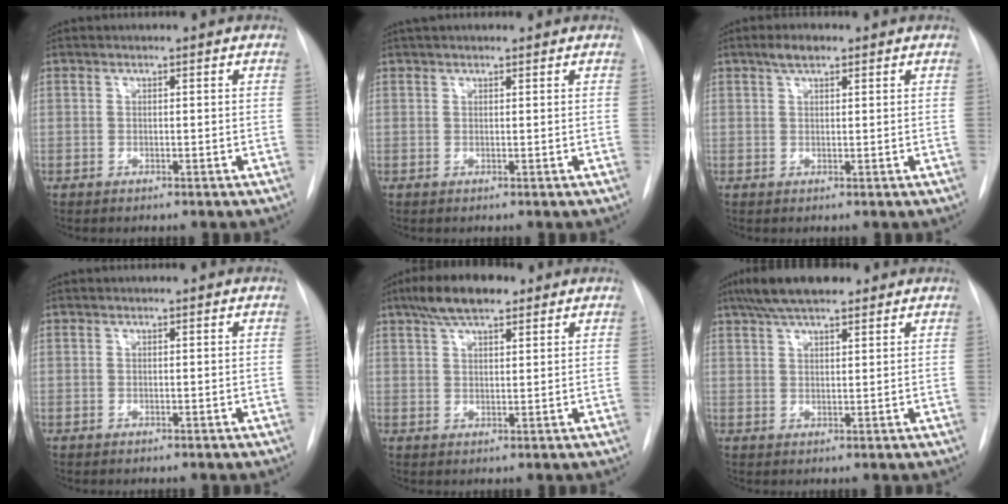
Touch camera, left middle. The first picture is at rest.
{"total": 2.9, "force": [2.5, 0.8, 1.2], "torque": [-0.016, 0.032, 0.040]}
{"total": 2.4, "force": [1.6, 0.9, 1.5], "torque": [-0.031, 0.007, 0.029]}
{"total": 0.0}
{"total": 7.1, "force": [4.9, 2.2, 4.6], "torque": [-0.089, 0.018, 0.085]}
{"total": 8.3, "force": [6.3, 2.2, 4.9], "torque": [-0.088, 0.025, 0.107]}